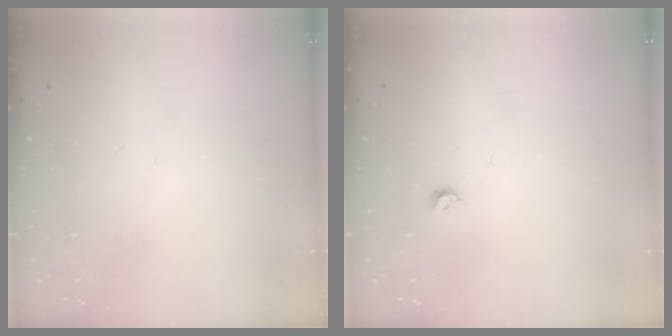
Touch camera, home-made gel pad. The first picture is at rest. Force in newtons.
{"total": 3.6, "press": 3.6, "slide": 0.7}